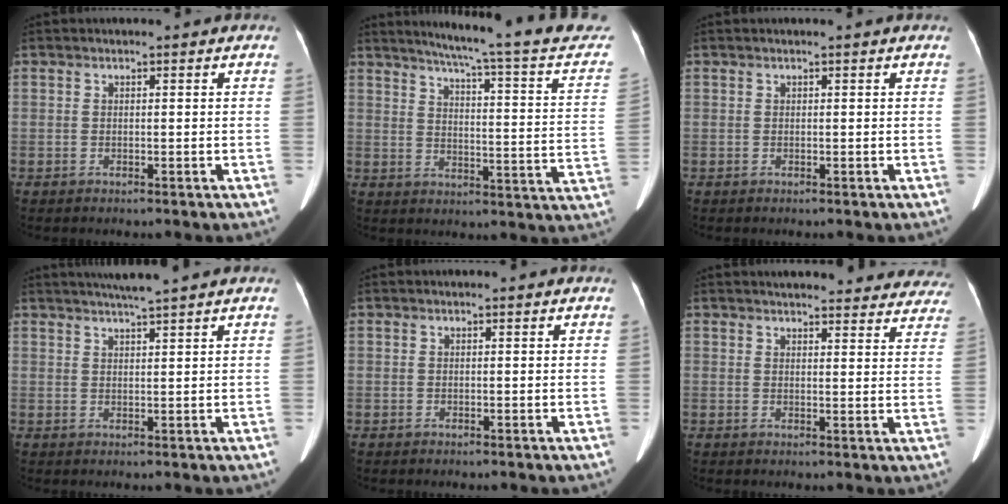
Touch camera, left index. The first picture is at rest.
{"total": 22.5, "force": [19.5, -0.1, 11.1], "torque": [-0.151, -0.059, 0.228]}
{"total": 0.7, "force": [0.6, 0.0, 0.3], "torque": [-0.003, 0.008, 0.010]}
{"total": 4.7, "force": [4.0, -1.1, 2.2], "torque": [-0.035, 0.008, 0.065]}
{"total": 0.0}
{"total": 22.2, "force": [20.5, 5.3, 6.5], "torque": [-0.073, -0.038, 0.222]}